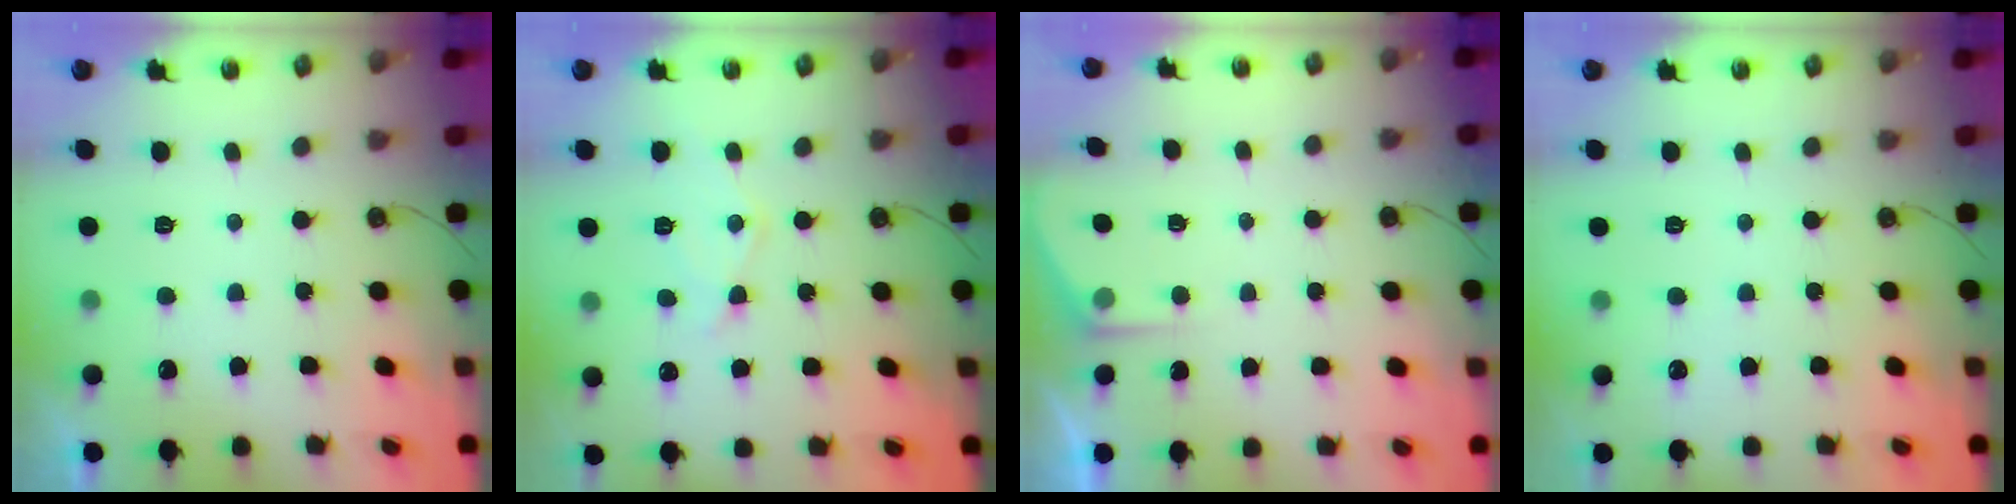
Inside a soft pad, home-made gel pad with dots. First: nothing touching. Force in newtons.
{"total": 9.7, "press": 9.7, "slide": 0.7}
{"total": 2.7, "press": 2.7, "slide": 0.3}
{"total": 2.5, "press": 2.5, "slide": 0.3}